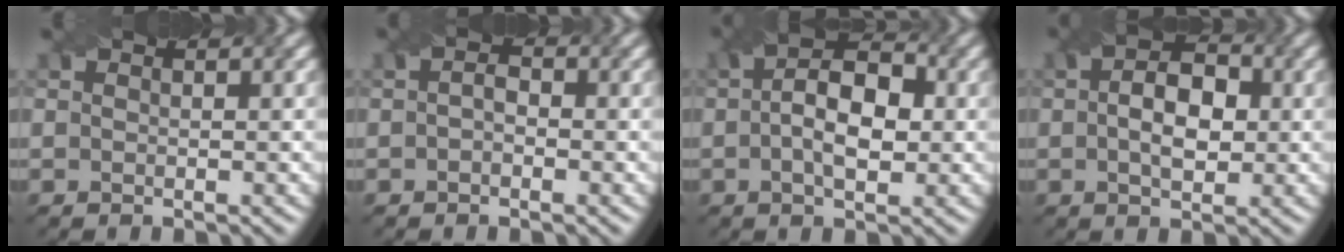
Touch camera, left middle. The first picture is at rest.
{"total": 1.1, "force": [-0.7, 0.8, 0.3], "torque": [0.007, 0.002, -0.009]}
{"total": 5.2, "force": [-0.6, 2.9, 4.3], "torque": [-0.058, 0.013, -0.001]}
{"total": 4.3, "force": [-0.4, 2.8, 3.3], "torque": [-0.041, 0.010, 0.003]}